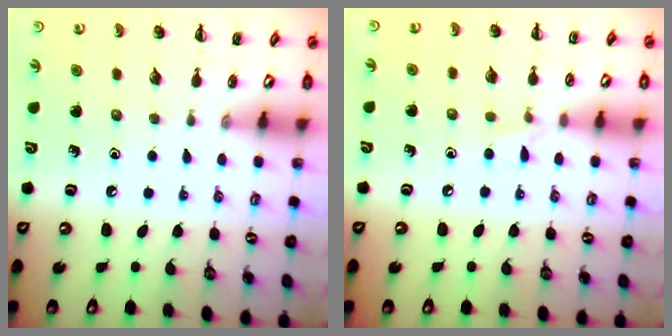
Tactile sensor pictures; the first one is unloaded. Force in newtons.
{"total": 4.0, "press": 3.8, "slide": 1.2}